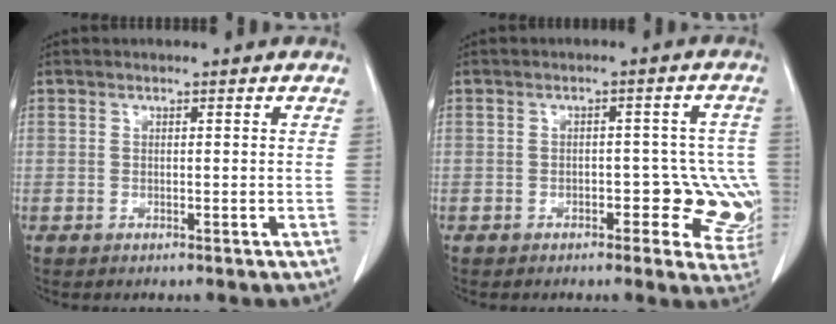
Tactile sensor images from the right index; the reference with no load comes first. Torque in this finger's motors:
{"motor_torque": [0.14, 0.06, 0.09, 0.00]}